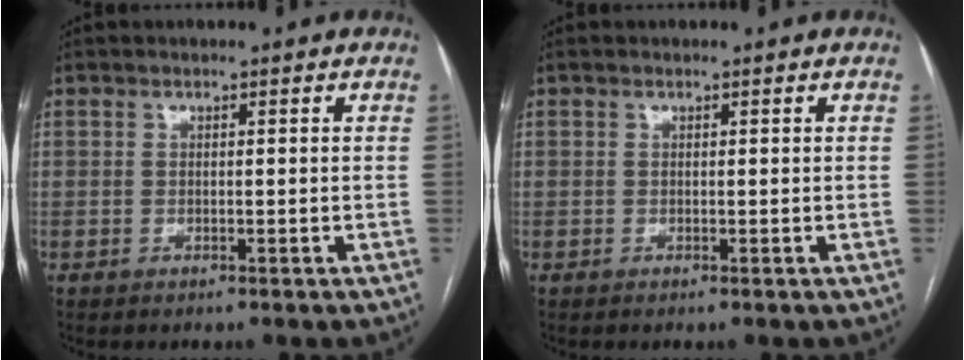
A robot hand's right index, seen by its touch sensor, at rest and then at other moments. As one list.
[{"total": 0.0}]